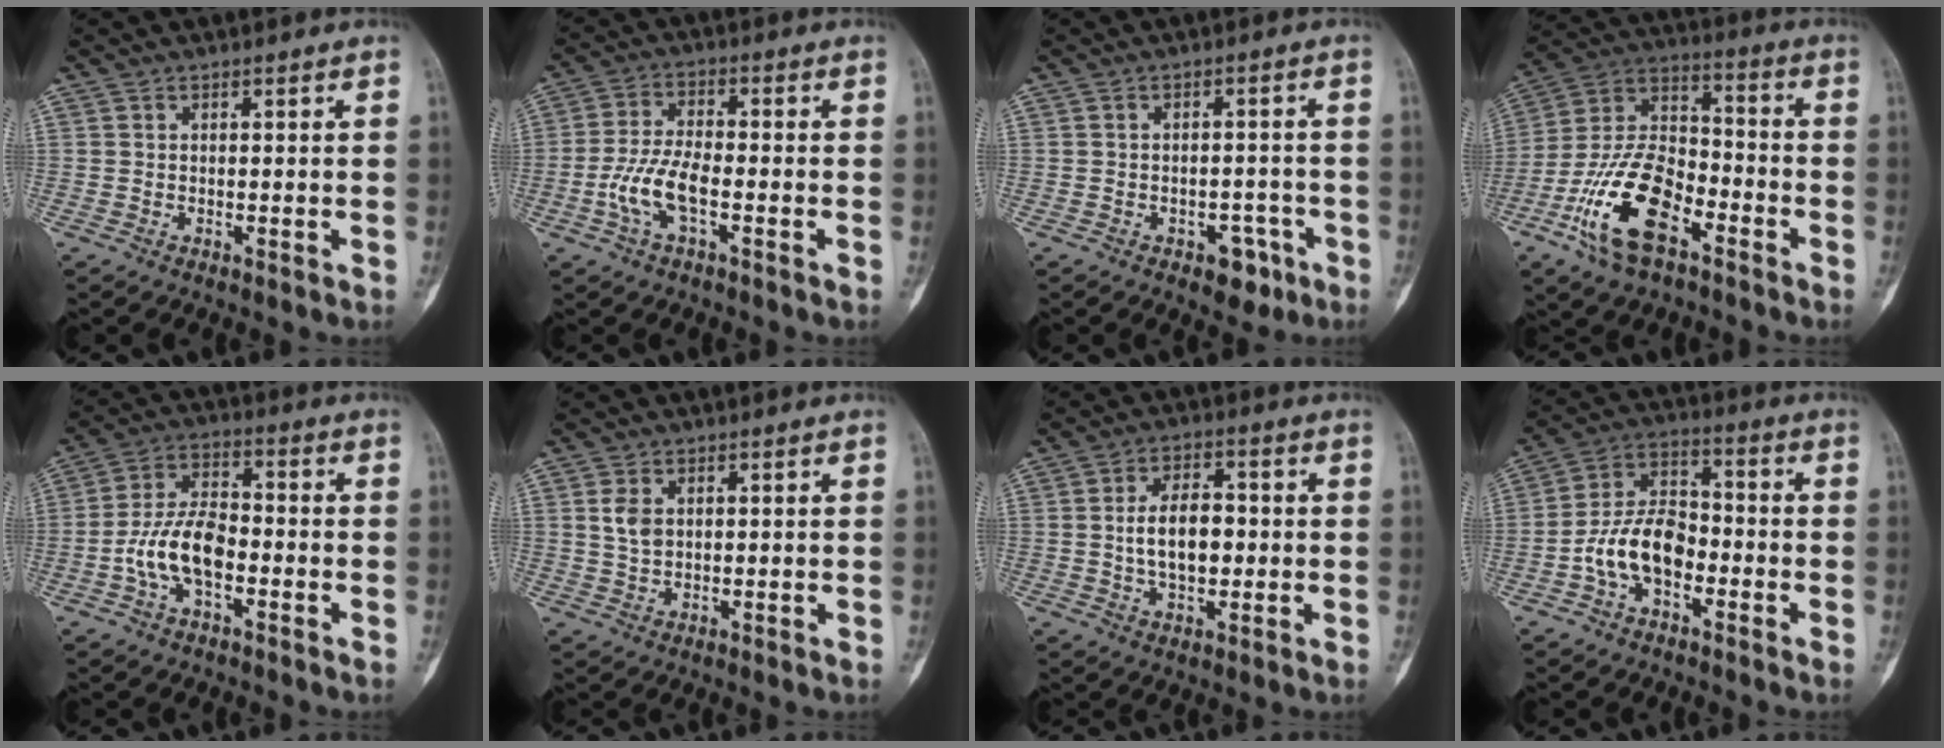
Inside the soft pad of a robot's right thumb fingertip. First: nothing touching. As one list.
[{"total": 8.0, "force": [-2.6, 3.2, 6.8], "torque": [-0.150, 0.021, -0.052]}, {"total": 5.2, "force": [-2.9, 3.1, 3.0], "torque": [-0.012, 0.021, -0.035]}, {"total": 17.8, "force": [-8.8, 8.8, 12.8], "torque": [-0.236, 0.055, -0.169]}, {"total": 10.6, "force": [-3.0, 5.7, 8.5], "torque": [-0.161, 0.034, -0.062]}, {"total": 3.7, "force": [0.7, 2.5, 2.7], "torque": [-0.048, -0.001, 0.016]}, {"total": 9.0, "force": [-0.3, 5.2, 7.3], "torque": [-0.113, 0.013, -0.007]}, {"total": 11.3, "force": [-3.7, 6.9, 8.2], "torque": [-0.144, 0.043, -0.074]}]